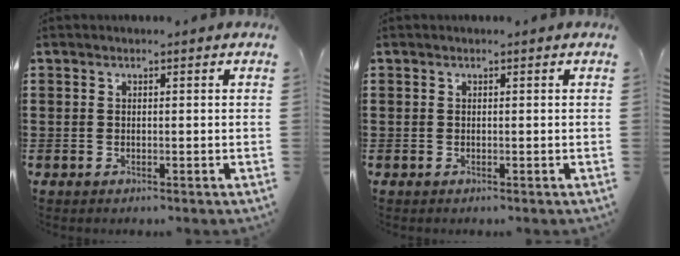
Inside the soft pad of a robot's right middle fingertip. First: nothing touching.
{"total": 0.0}